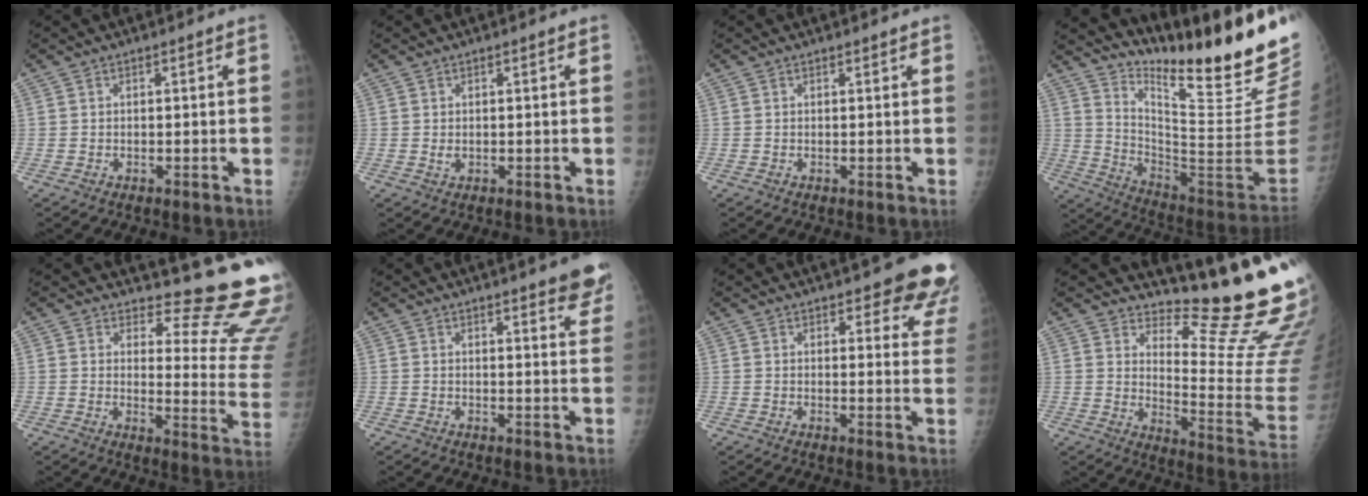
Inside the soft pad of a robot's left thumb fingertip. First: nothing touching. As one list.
[{"total": 1.1, "force": [0.4, 0.5, 0.9], "torque": [-0.016, -0.003, 0.011]}, {"total": 0.6, "force": [0.6, 0.0, 0.2], "torque": [-0.004, -0.002, 0.009]}, {"total": 26.0, "force": [19.7, 2.9, 16.7], "torque": [-0.229, -0.157, 0.299]}, {"total": 15.7, "force": [15.0, 2.1, 4.2], "torque": [-0.019, -0.187, 0.159]}, {"total": 8.1, "force": [6.3, 1.6, 4.9], "torque": [-0.037, -0.028, 0.066]}, {"total": 11.5, "force": [9.0, 3.5, 6.2], "torque": [-0.026, -0.044, 0.088]}, {"total": 18.3, "force": [15.5, 1.9, 9.6], "torque": [-0.110, -0.191, 0.208]}]